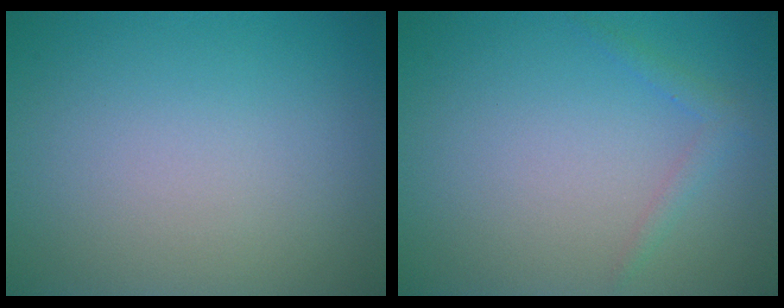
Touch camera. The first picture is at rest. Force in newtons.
{"total": 1.2, "press": 1.2, "slide": 0.1}